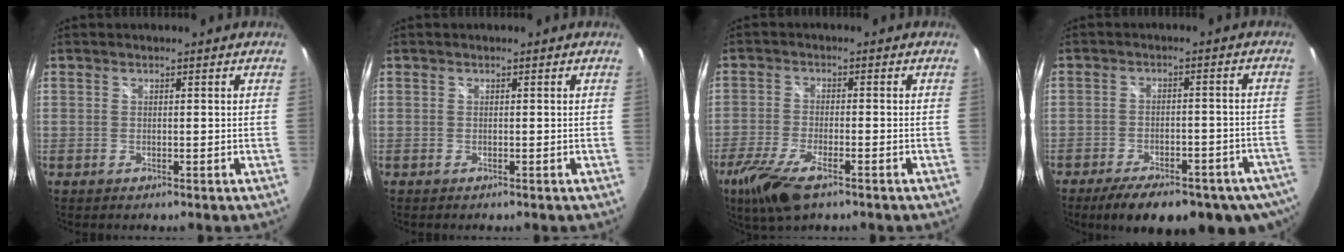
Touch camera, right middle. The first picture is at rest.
{"total": 0.0}
{"total": 9.9, "force": [-6.3, 2.9, 7.0], "torque": [-0.167, -0.033, -0.121]}
{"total": 18.2, "force": [-13.1, 6.7, 10.7], "torque": [-0.187, -0.035, -0.167]}